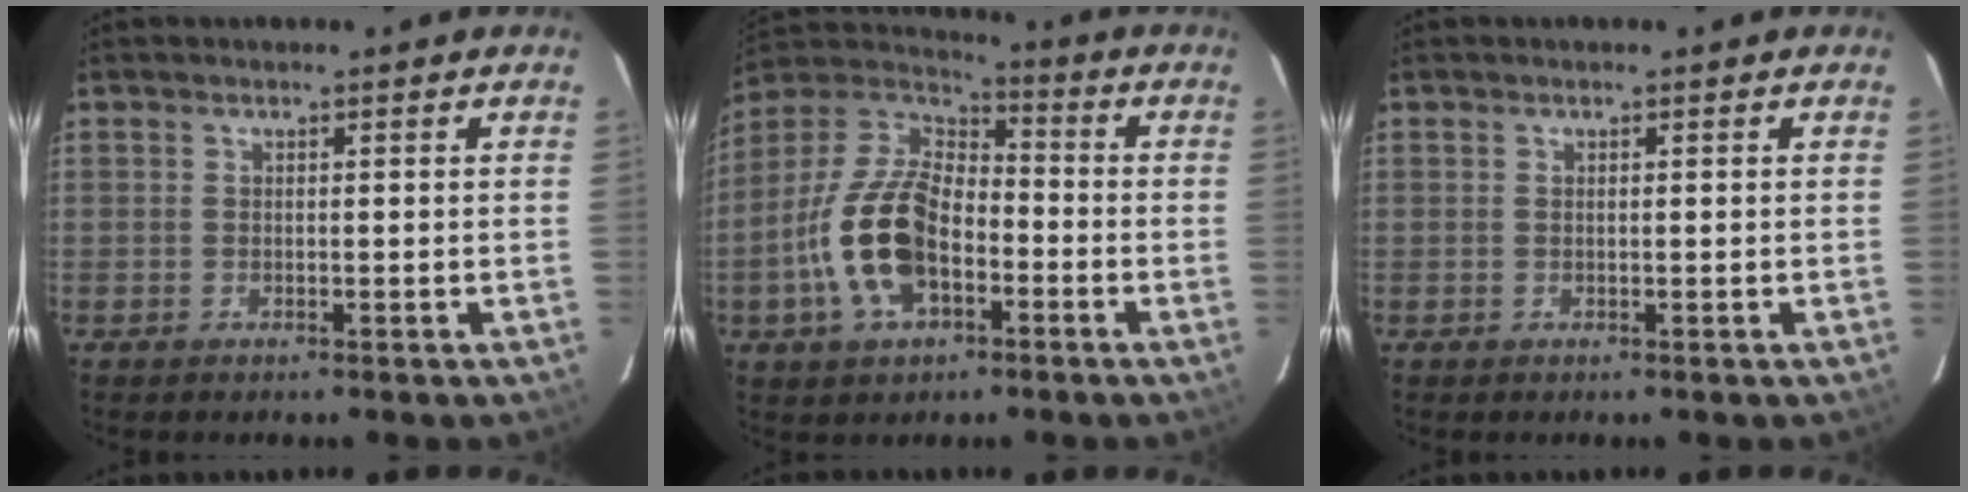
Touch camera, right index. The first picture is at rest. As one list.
[{"total": 16.8, "force": [-5.4, 9.5, 12.8], "torque": [-0.269, 0.006, -0.099]}, {"total": 0.0}]